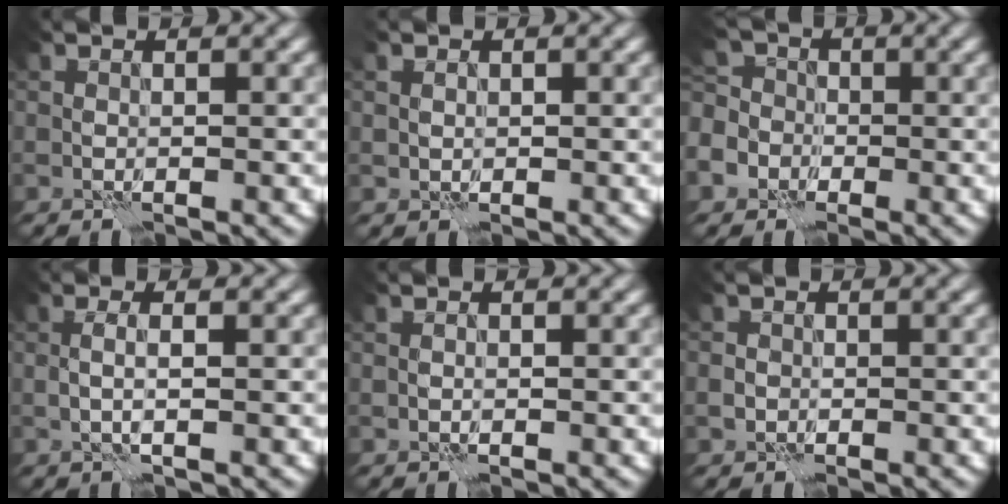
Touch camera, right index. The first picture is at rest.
{"total": 0.8, "force": [0.3, 0.8, 0.1], "torque": [0.002, 0.000, 0.005]}
{"total": 6.5, "force": [-3.0, 5.3, 2.1], "torque": [-0.039, 0.003, -0.073]}
{"total": 1.3, "force": [0.1, 0.0, 1.2], "torque": [-0.022, 0.001, -0.002]}
{"total": 0.5, "force": [-0.2, 0.4, 0.3], "torque": [-0.005, 0.002, -0.005]}
{"total": 0.9, "force": [-0.4, 0.8, 0.1], "torque": [0.004, 0.000, -0.013]}